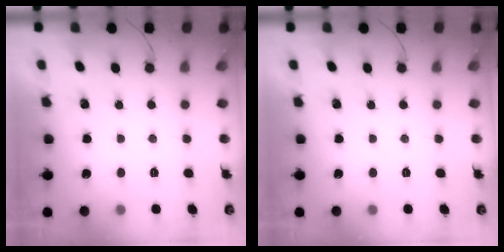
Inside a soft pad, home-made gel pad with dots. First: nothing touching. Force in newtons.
{"total": 0.0}